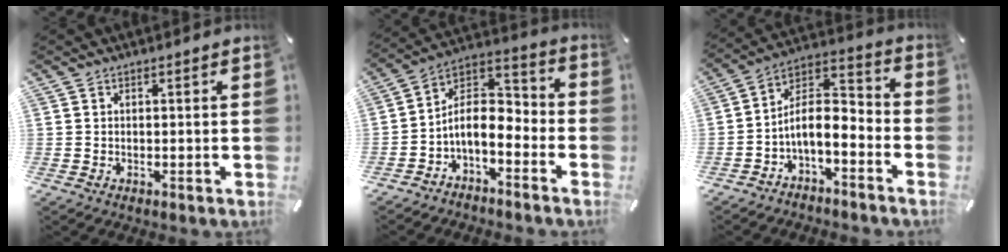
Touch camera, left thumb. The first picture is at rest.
{"total": 9.2, "force": [-3.6, 5.9, 6.0], "torque": [-0.106, 0.010, -0.067]}
{"total": 8.3, "force": [-3.9, 4.5, 5.8], "torque": [-0.113, 0.008, -0.073]}